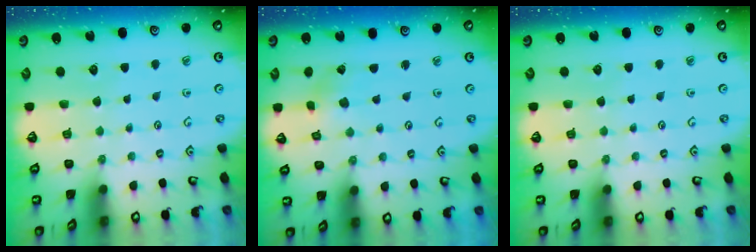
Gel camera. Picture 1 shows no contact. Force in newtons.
{"total": 1.0, "press": 1.0, "slide": 0.0}
{"total": 0.0}